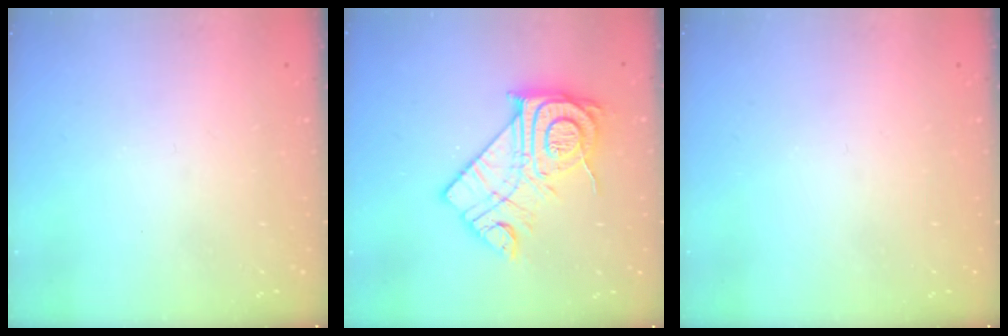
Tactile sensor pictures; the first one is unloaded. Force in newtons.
{"total": 17.4, "press": 17.4, "slide": 1.3}
{"total": 0.0}